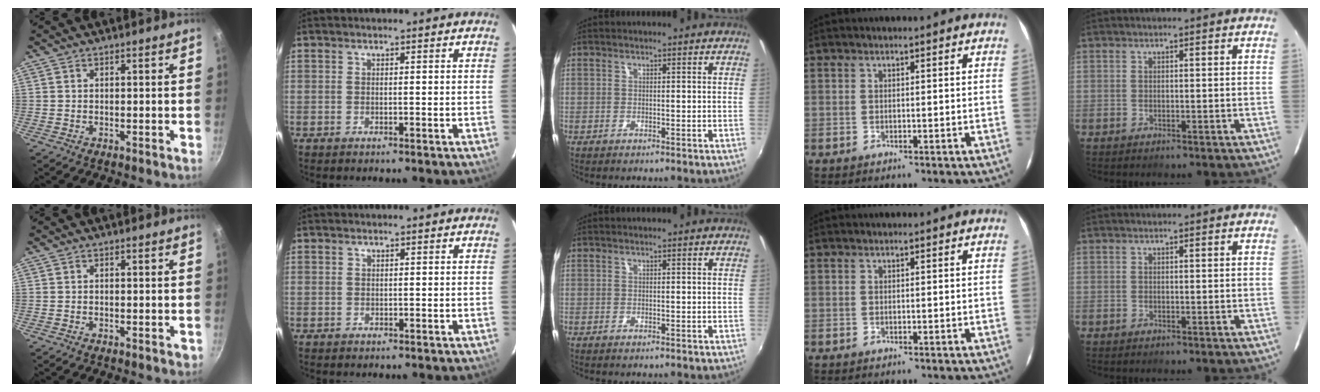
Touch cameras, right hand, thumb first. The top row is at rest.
{"thumb": {"total": 0.8, "force": [-0.3, 0.4, 0.6], "torque": [-0.006, 0.003, -0.005]}, "index": {"total": 0.6, "force": [0.1, 0.6, -0.1], "torque": [0.005, 0.004, 0.002]}}